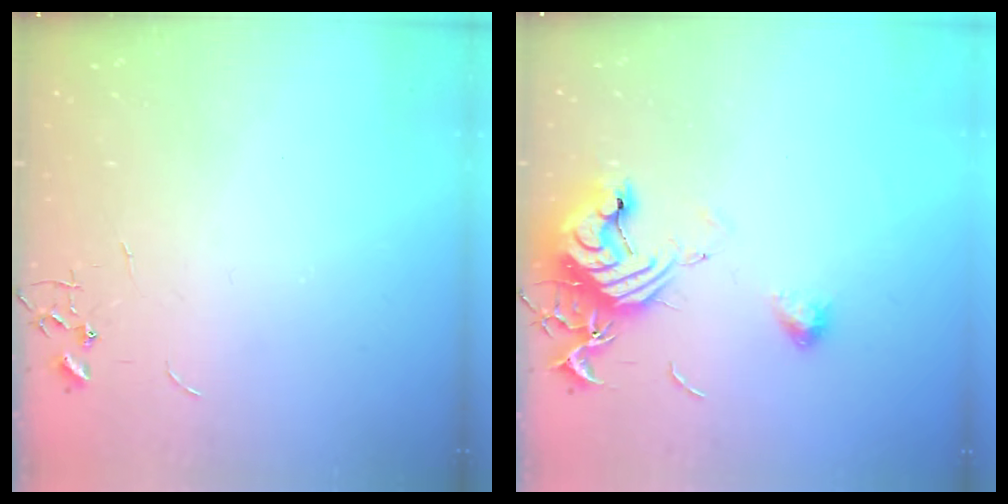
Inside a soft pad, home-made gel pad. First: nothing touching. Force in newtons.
{"total": 14.6, "press": 14.5, "slide": 1.6}